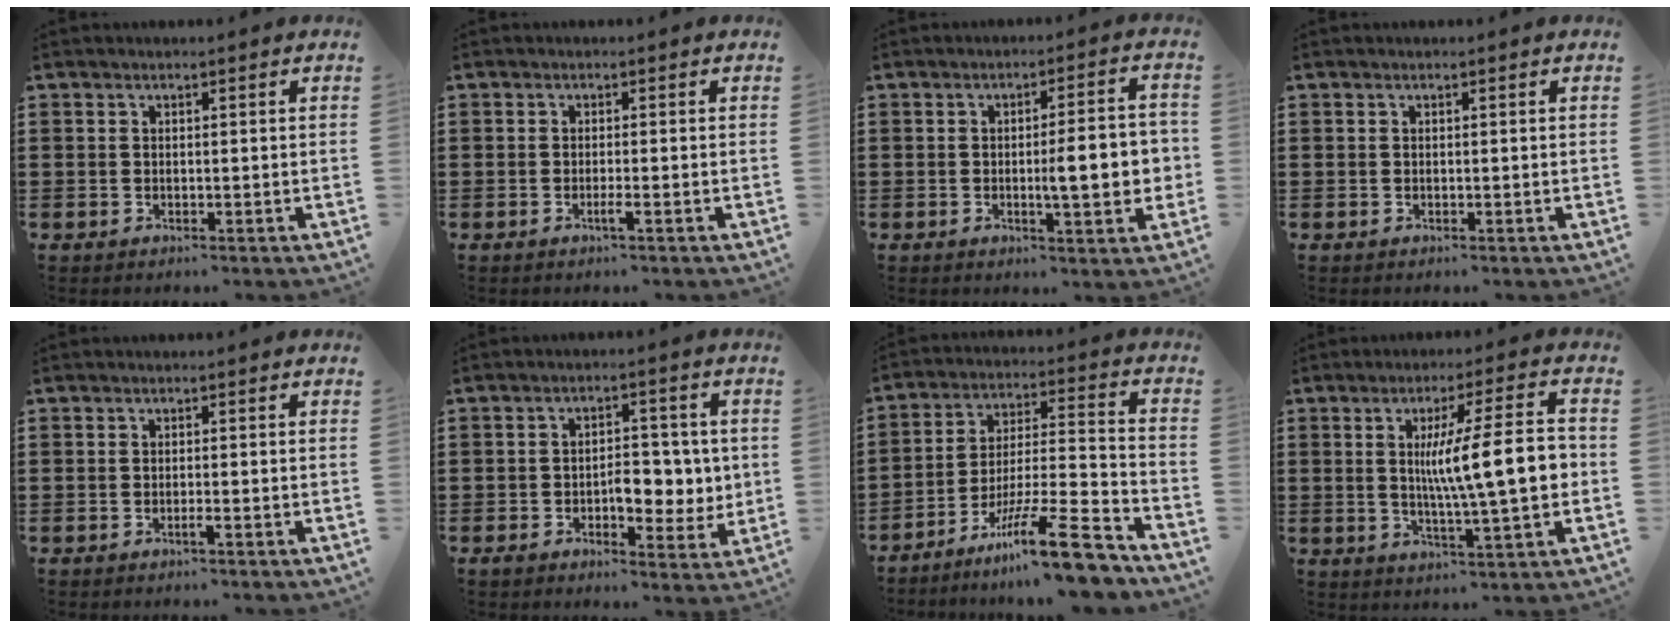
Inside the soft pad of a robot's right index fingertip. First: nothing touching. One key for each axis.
{"total": 1.6, "fx": -0.8, "fy": 0.0, "fz": 1.3, "tx": -0.023, "ty": -0.004, "tz": -0.014}
{"total": 8.4, "fx": -0.8, "fy": 1.6, "fz": 8.2, "tx": -0.114, "ty": -0.010, "tz": -0.018}
{"total": 0.0}
{"total": 1.1, "fx": -0.6, "fy": 0.0, "fz": 0.9, "tx": -0.015, "ty": -0.004, "tz": -0.011}
{"total": 6.6, "fx": -0.8, "fy": 3.7, "fz": 5.4, "tx": -0.067, "ty": -0.003, "tz": -0.023}
{"total": 15.1, "fx": -11.1, "fy": 1.7, "fz": 10.2, "tx": -0.162, "ty": 0.029, "tz": -0.195}
{"total": 12.4, "fx": 0.6, "fy": 2.1, "fz": 12.2, "tx": -0.190, "ty": -0.006, "tz": 0.004}